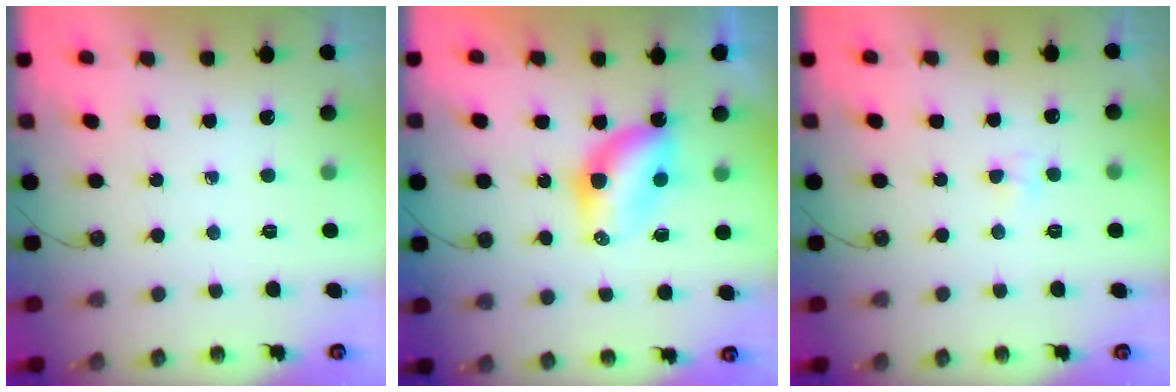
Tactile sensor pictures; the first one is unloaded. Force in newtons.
{"total": 6.9, "press": 6.9, "slide": 0.3}
{"total": 2.9, "press": 2.8, "slide": 0.5}